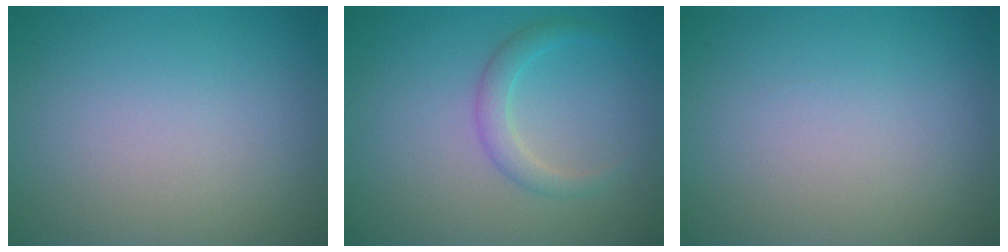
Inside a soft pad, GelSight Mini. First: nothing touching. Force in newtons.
{"total": 1.9, "press": 1.9, "slide": 0.1}
{"total": 0.0}